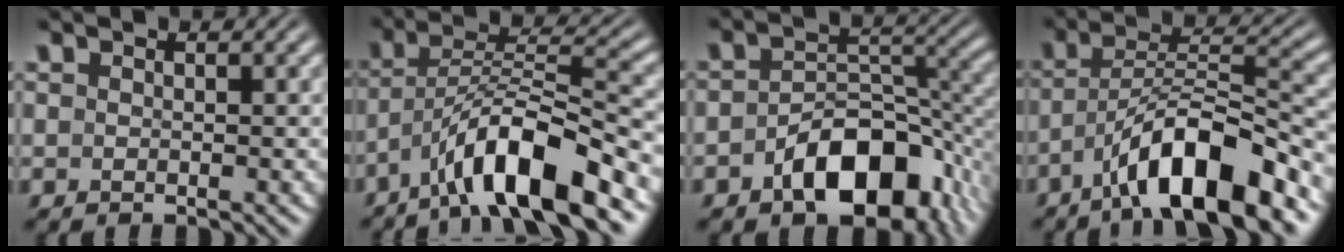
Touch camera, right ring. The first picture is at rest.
{"total": 7.0, "force": [-3.0, 2.8, 5.7], "torque": [-0.105, -0.010, -0.040]}
{"total": 8.8, "force": [-4.7, 4.6, 5.9], "torque": [-0.088, -0.021, -0.061]}
{"total": 7.7, "force": [-3.7, 2.5, 6.2], "torque": [-0.096, -0.008, -0.053]}